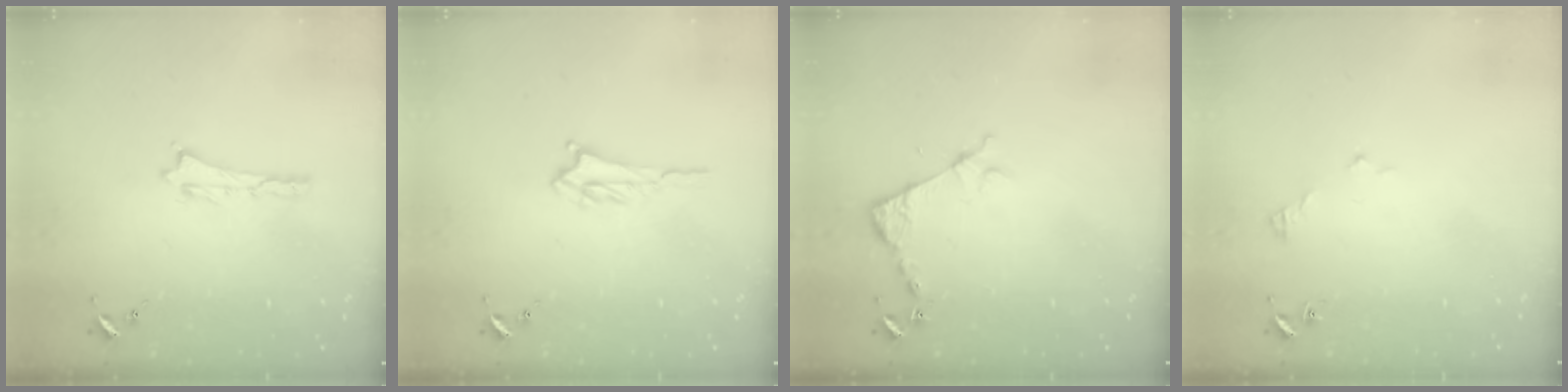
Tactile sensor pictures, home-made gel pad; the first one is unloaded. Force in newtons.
{"total": 1.7, "press": 1.6, "slide": 0.3}
{"total": 3.8, "press": 3.8, "slide": 0.4}
{"total": 2.9, "press": 2.9, "slide": 0.3}